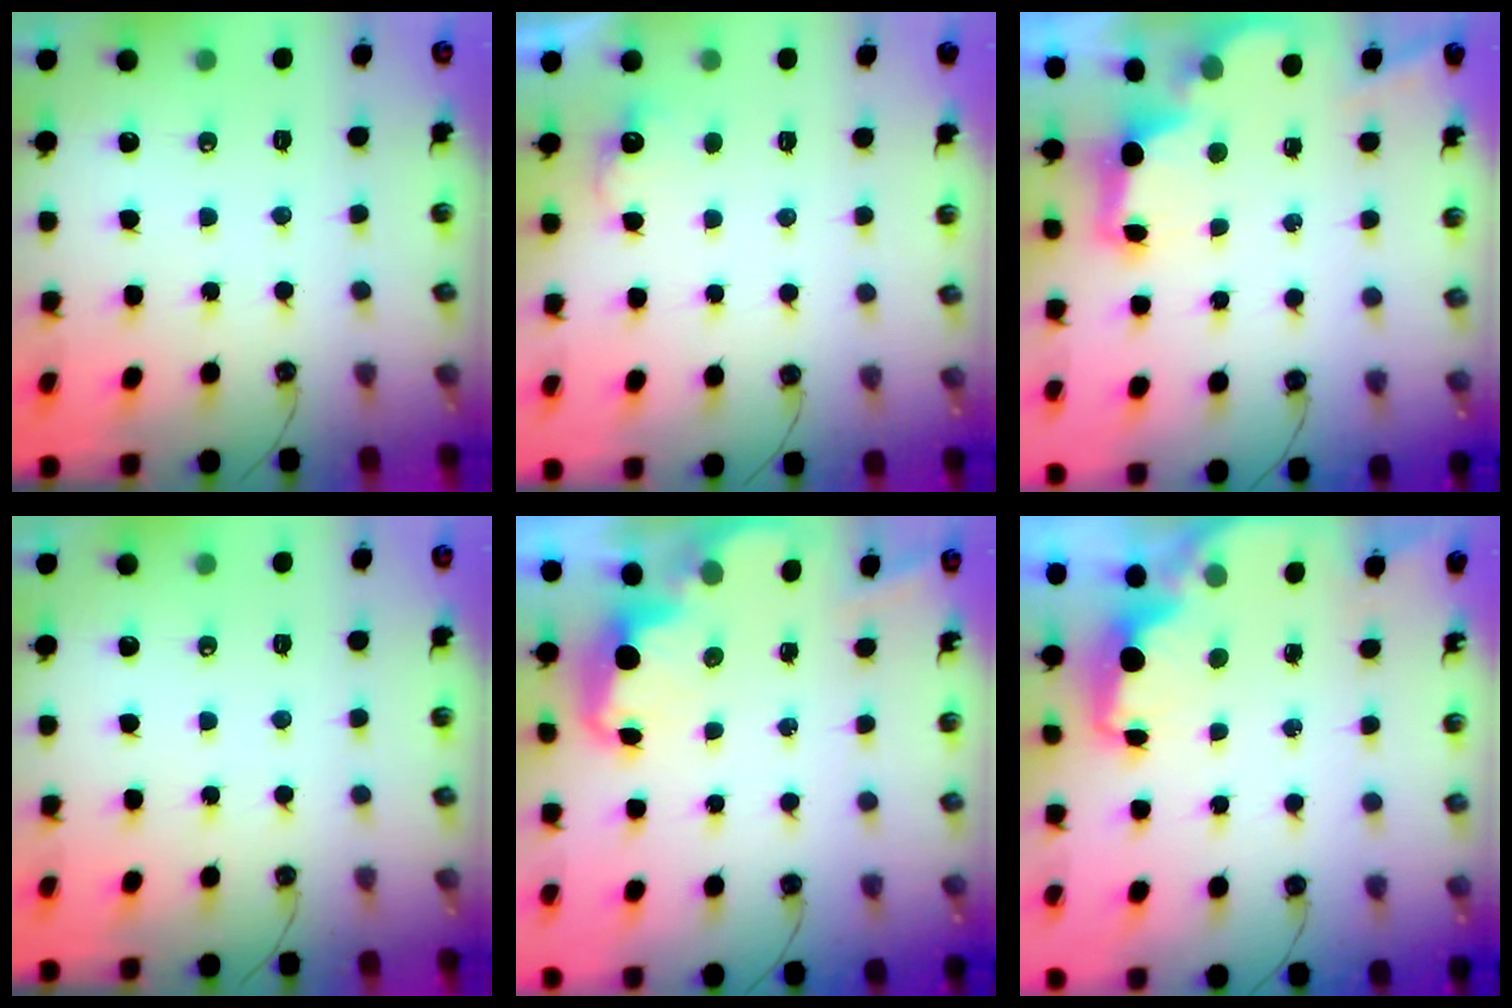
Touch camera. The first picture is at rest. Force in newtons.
{"total": 5.7, "press": 5.6, "slide": 0.9}
{"total": 2.6, "press": 2.5, "slide": 0.9}
{"total": 0.0}
{"total": 2.7, "press": 2.6, "slide": 0.4}
{"total": 2.2, "press": 2.1, "slide": 0.5}